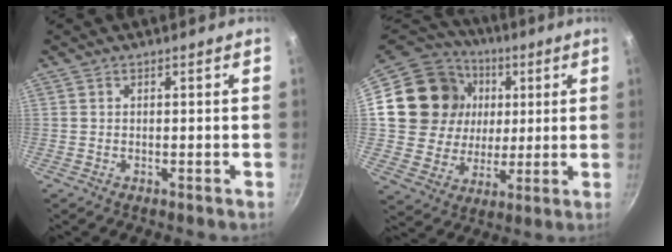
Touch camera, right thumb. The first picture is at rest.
{"total": 21.2, "force": [4.5, 18.3, 9.6], "torque": [-0.167, 0.014, 0.085]}